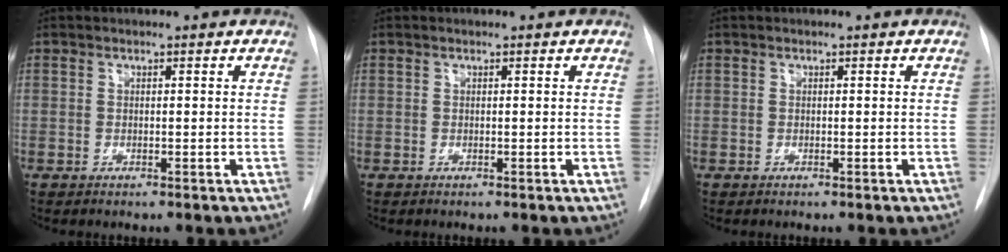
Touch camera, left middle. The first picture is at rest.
{"total": 0.0}
{"total": 0.0}